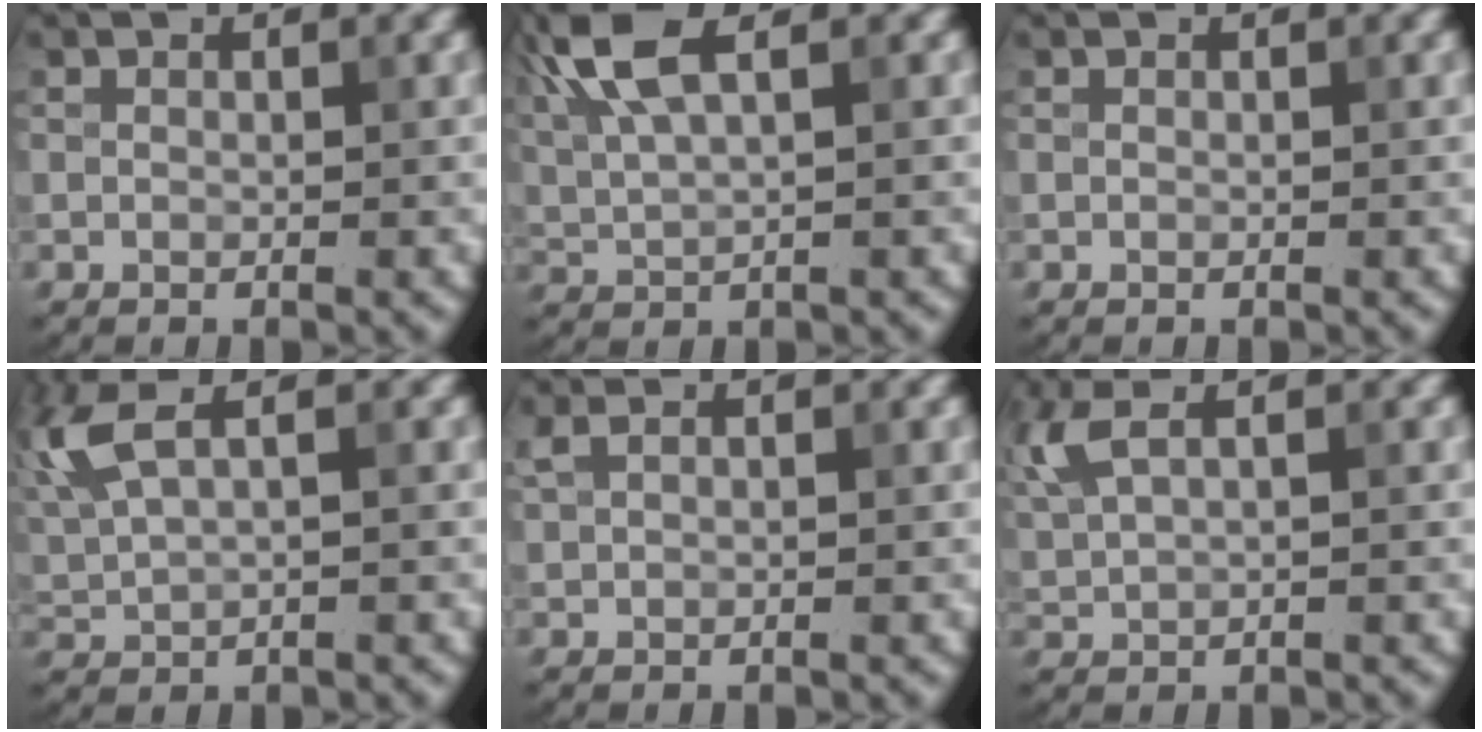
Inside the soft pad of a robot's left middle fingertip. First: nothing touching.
{"total": 6.1, "force": [2.8, 2.1, 4.9], "torque": [-0.120, 0.019, 0.058]}
{"total": 0.0}
{"total": 5.5, "force": [2.7, 2.0, 4.4], "torque": [-0.120, 0.015, 0.055]}
{"total": 1.3, "force": [0.8, 0.5, 0.9], "torque": [-0.025, 0.008, 0.017]}
{"total": 3.8, "force": [1.9, 1.3, 3.0], "torque": [-0.087, 0.013, 0.044]}